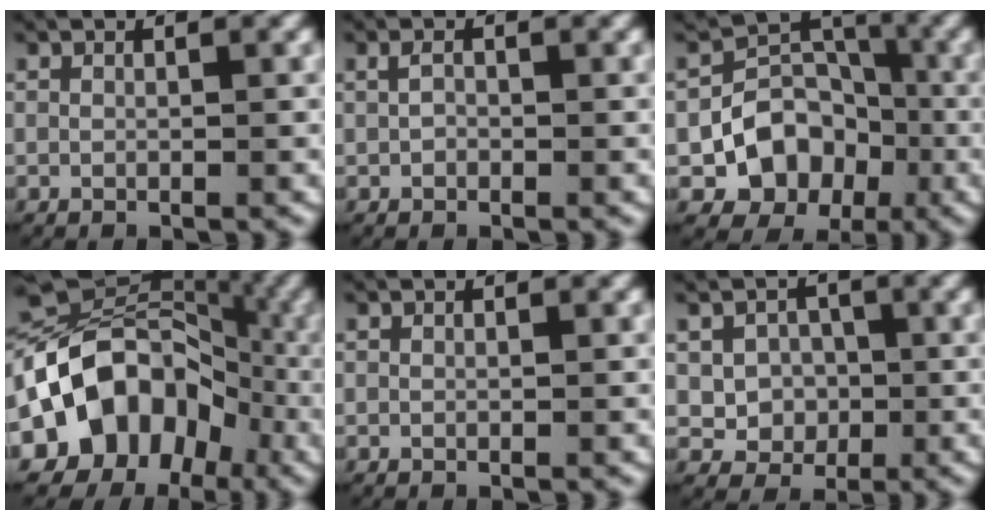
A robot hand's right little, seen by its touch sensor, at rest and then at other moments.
{"total": 0.8, "force": [-0.1, 0.6, 0.6], "torque": [-0.013, -0.001, 0.001]}
{"total": 9.7, "force": [-3.9, 8.2, 3.6], "torque": [-0.054, -0.028, -0.065]}
{"total": 20.2, "force": [-3.8, 16.4, 11.2], "torque": [-0.224, -0.044, -0.053]}
{"total": 0.0}
{"total": 4.9, "force": [-1.0, 4.6, 1.1], "torque": [-0.022, -0.015, -0.013]}